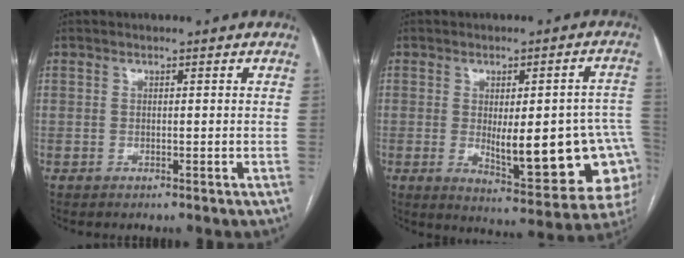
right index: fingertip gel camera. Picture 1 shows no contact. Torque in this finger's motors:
{"motor_torque": [1.43, -0.60, 0.41, 0.14]}